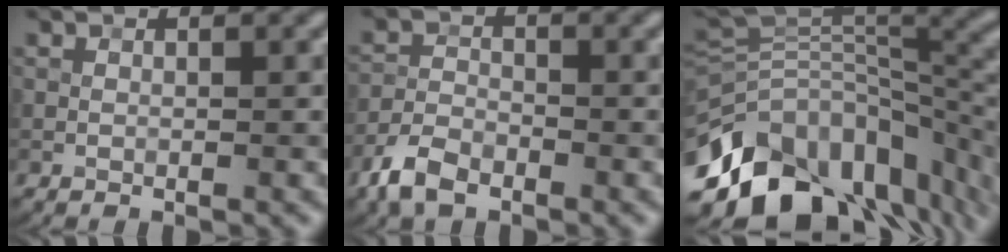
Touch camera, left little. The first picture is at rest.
{"total": 3.5, "force": [-2.6, 1.7, 1.6], "torque": [-0.028, -0.003, -0.063]}
{"total": 14.2, "force": [-7.1, 8.7, 8.8], "torque": [-0.167, -0.005, -0.114]}